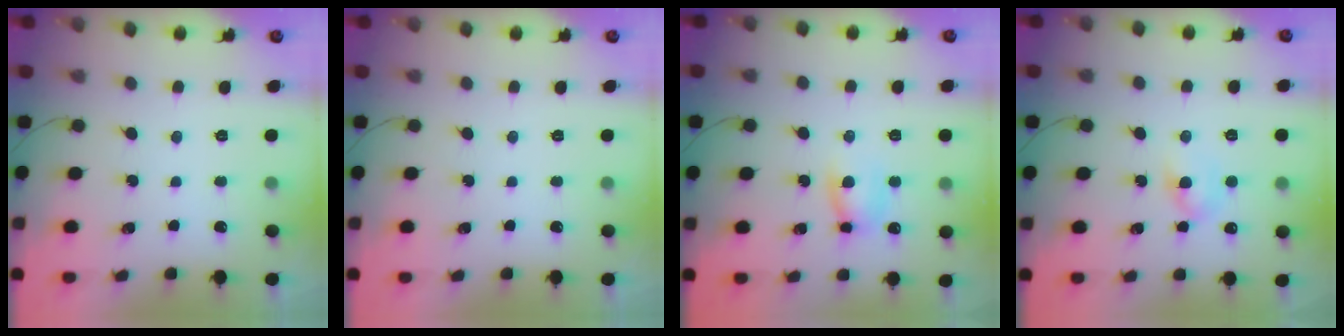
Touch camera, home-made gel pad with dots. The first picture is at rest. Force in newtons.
{"total": 0.0}
{"total": 7.6, "press": 7.6, "slide": 0.4}
{"total": 5.6, "press": 5.4, "slide": 1.3}